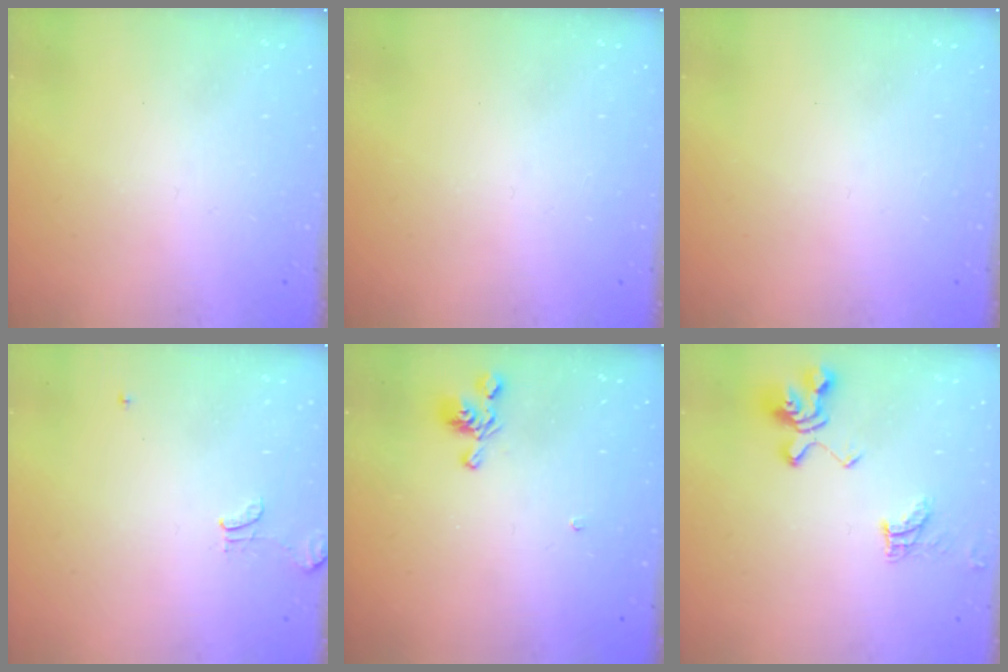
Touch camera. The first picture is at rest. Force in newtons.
{"total": 0.0}
{"total": 0.0}
{"total": 1.3, "press": 1.2, "slide": 0.5}
{"total": 6.5, "press": 6.5, "slide": 0.2}
{"total": 6.2, "press": 6.1, "slide": 0.8}